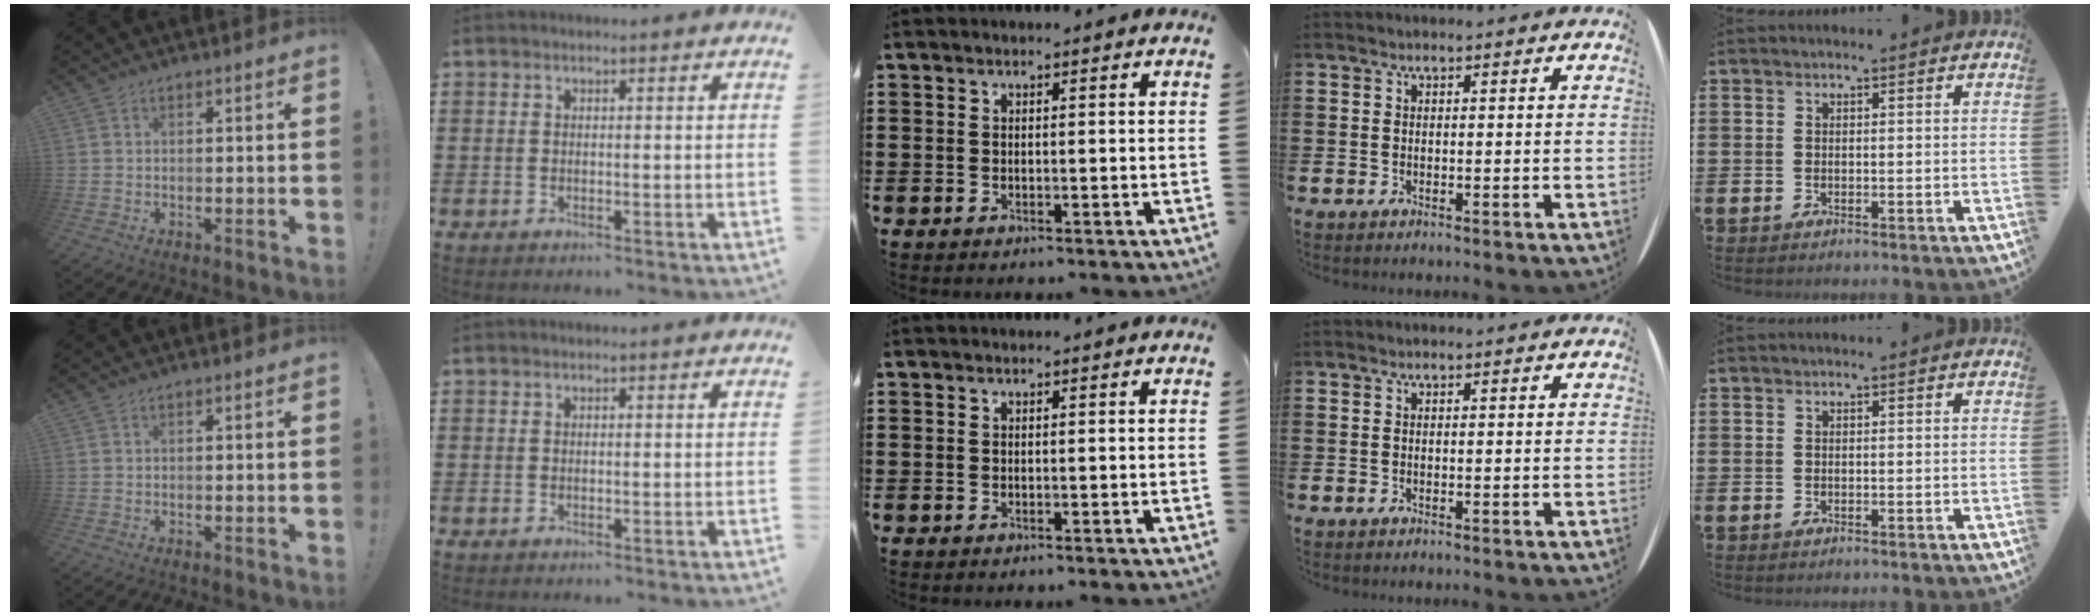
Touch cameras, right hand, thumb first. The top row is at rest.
{}